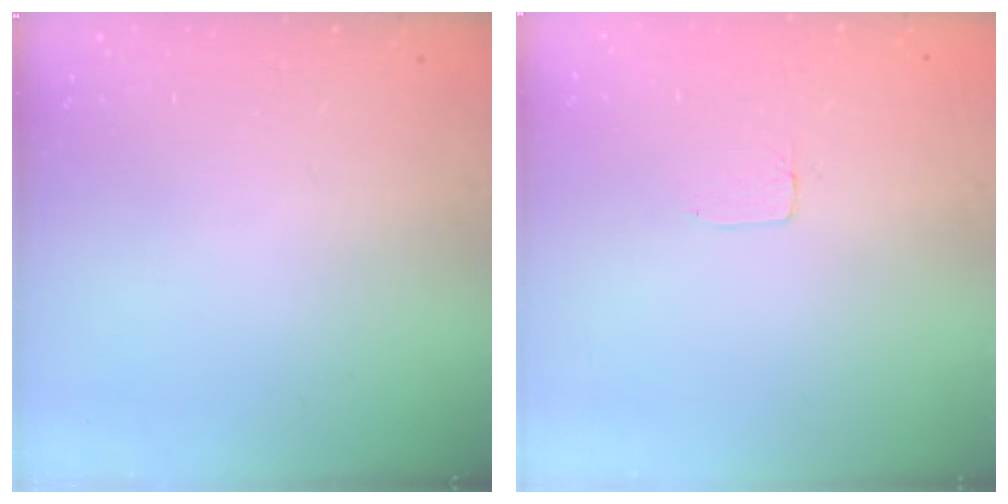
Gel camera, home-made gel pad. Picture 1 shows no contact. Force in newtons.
{"total": 2.0, "press": 2.0, "slide": 0.0}